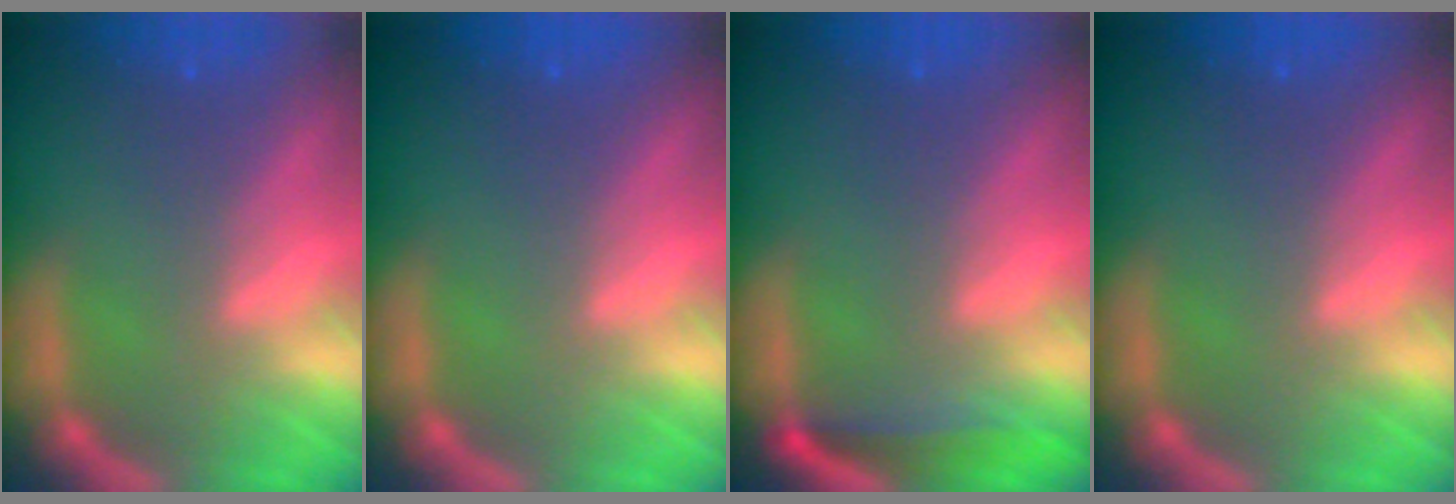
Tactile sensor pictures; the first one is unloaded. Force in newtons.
{"total": 0.0}
{"total": 3.0}
{"total": 0.0}